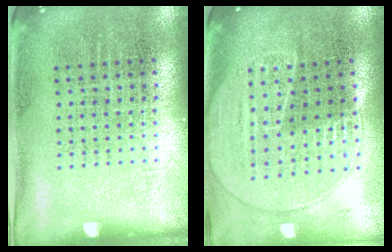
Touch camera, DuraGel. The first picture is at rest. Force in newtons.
{"total": 1.8, "press": 1.7, "slide": 0.7}